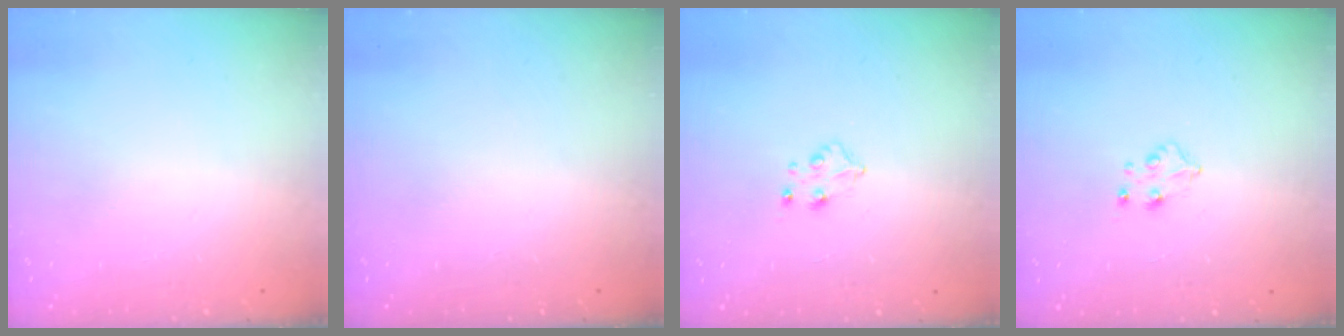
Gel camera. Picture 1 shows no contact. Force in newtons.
{"total": 0.0}
{"total": 4.4, "press": 4.4, "slide": 0.5}
{"total": 4.4, "press": 4.4, "slide": 0.5}